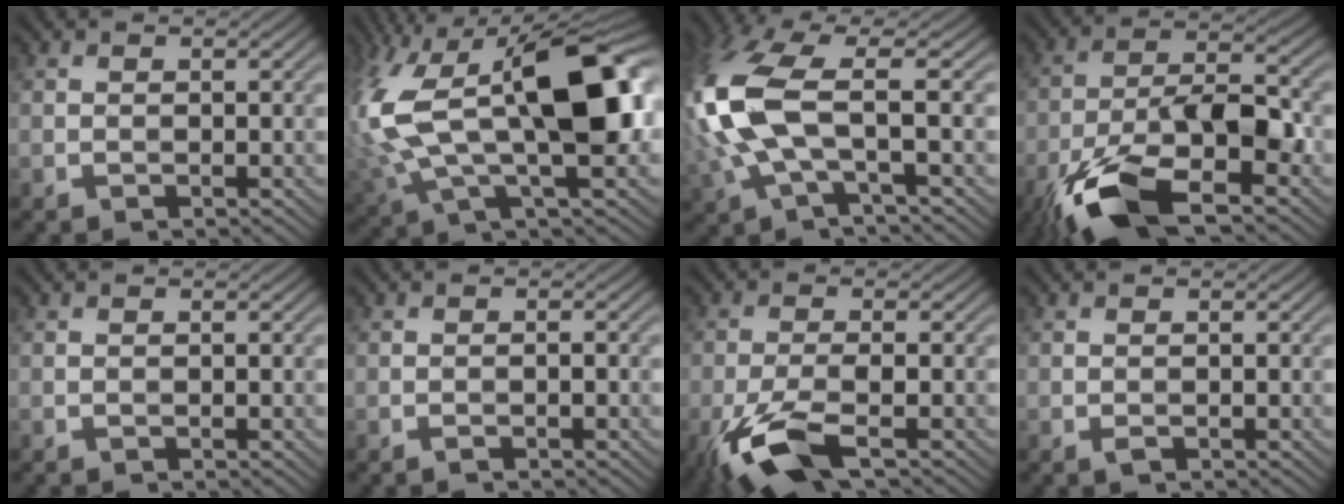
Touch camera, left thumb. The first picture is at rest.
{"total": 19.0, "force": [2.5, 9.0, 16.5], "torque": [-0.340, -0.005, 0.049]}
{"total": 12.0, "force": [0.3, 4.5, 11.1], "torque": [-0.285, 0.006, -0.003]}
{"total": 14.3, "force": [-7.9, 5.2, 10.6], "torque": [-0.210, -0.011, -0.158]}
{"total": 0.0}
{"total": 1.0, "force": [-0.6, 0.0, 0.8], "torque": [-0.013, 0.004, -0.012]}
{"total": 7.3, "force": [-4.2, 2.1, 5.7], "torque": [-0.120, -0.009, -0.090]}
{"total": 0.6, "force": [-0.3, 0.2, 0.5], "torque": [-0.011, -0.002, -0.005]}